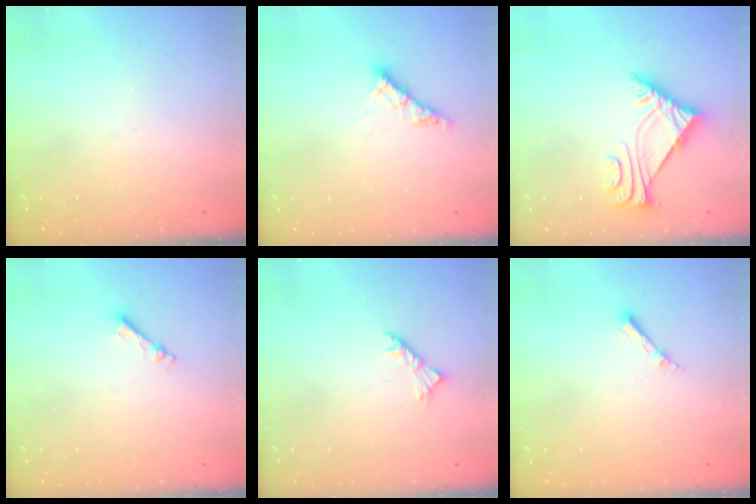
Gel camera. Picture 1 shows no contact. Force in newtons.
{"total": 6.9, "press": 6.8, "slide": 0.7}
{"total": 6.6, "press": 6.6, "slide": 1.0}
{"total": 2.7, "press": 2.7, "slide": 0.4}
{"total": 4.1, "press": 3.9, "slide": 1.1}
{"total": 2.1, "press": 2.1, "slide": 0.3}